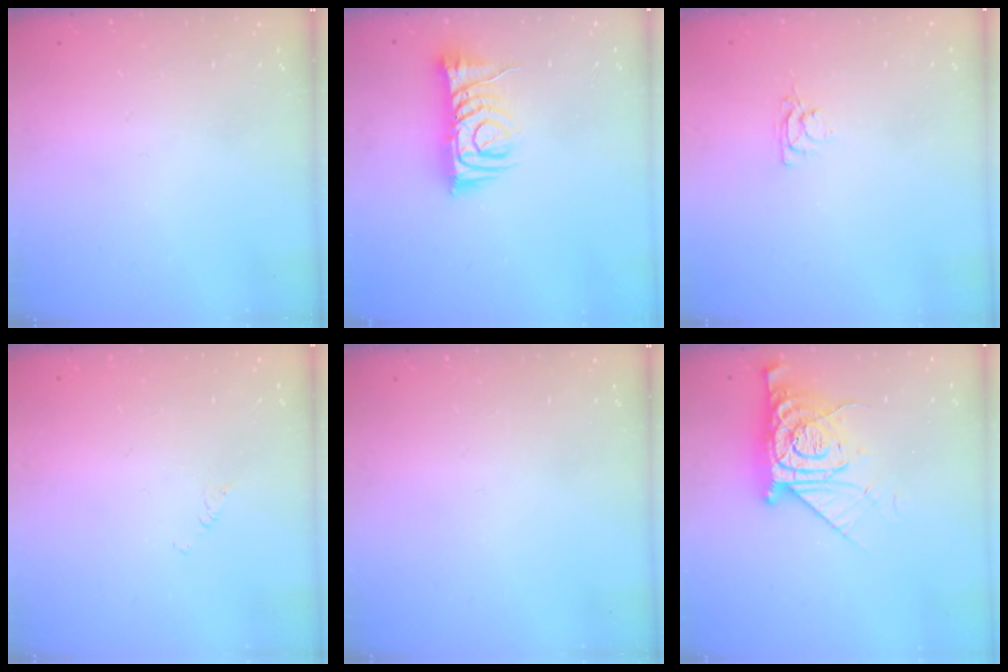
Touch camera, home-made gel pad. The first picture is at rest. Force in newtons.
{"total": 9.7, "press": 9.7, "slide": 0.3}
{"total": 2.9, "press": 2.9, "slide": 0.3}
{"total": 2.0, "press": 2.0, "slide": 0.3}
{"total": 0.0}
{"total": 8.9, "press": 8.8, "slide": 1.1}